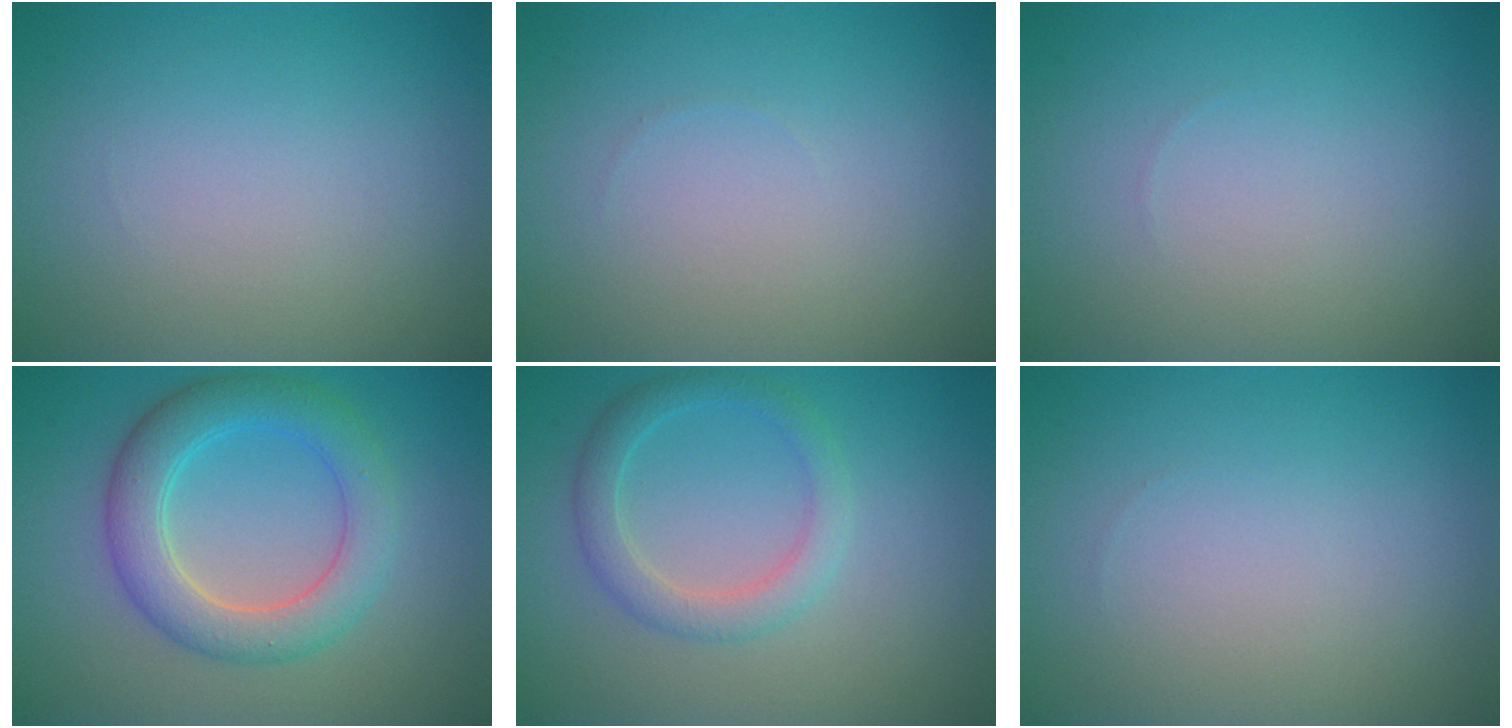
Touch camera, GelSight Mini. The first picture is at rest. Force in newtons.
{"total": 0.0}
{"total": 0.0}
{"total": 5.3, "press": 5.3, "slide": 0.2}
{"total": 2.9, "press": 2.9, "slide": 0.1}
{"total": 0.0}